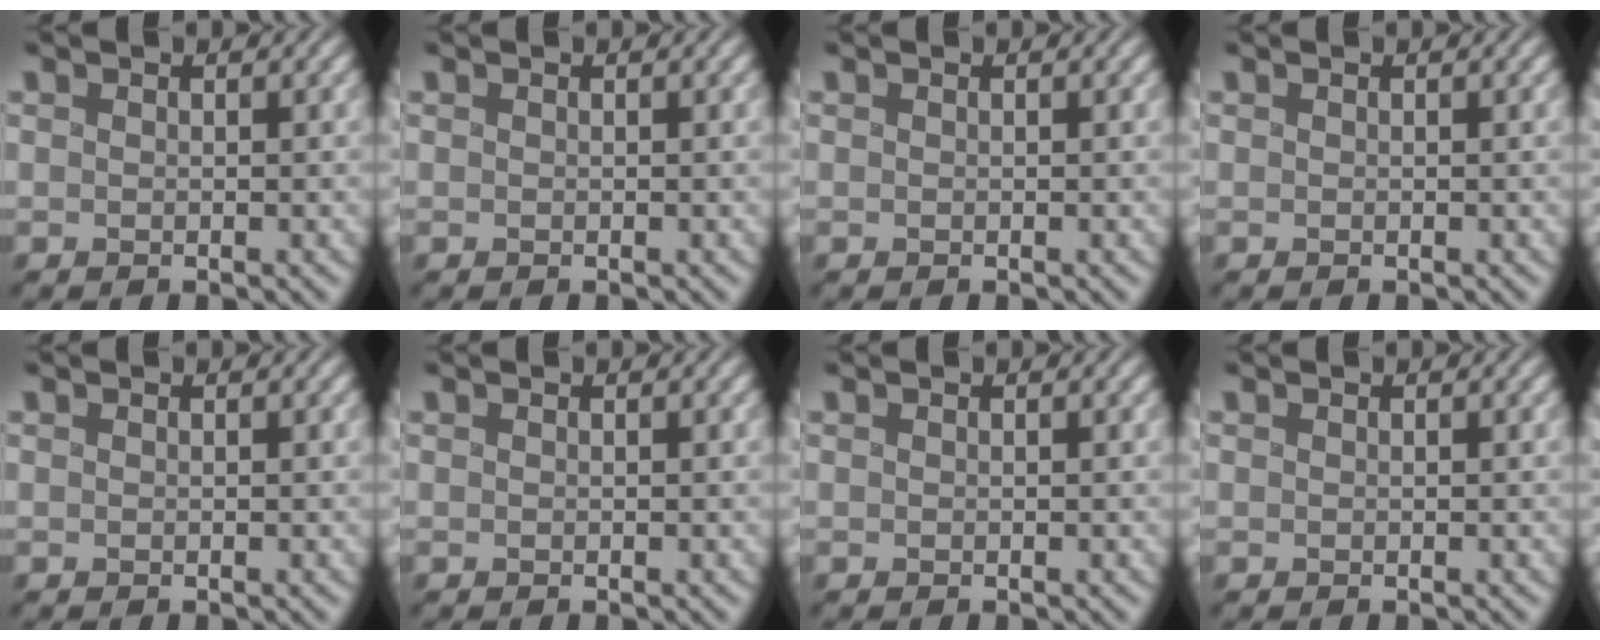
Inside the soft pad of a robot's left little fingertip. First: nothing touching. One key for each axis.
{"total": 0.0}
{"total": 0.0}
{"total": 0.0}
{"total": 0.0}
{"total": 0.0}
{"total": 0.0}
{"total": 0.0}